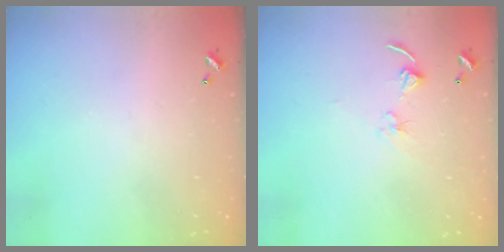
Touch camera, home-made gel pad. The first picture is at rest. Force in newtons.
{"total": 2.7, "press": 2.7, "slide": 0.2}